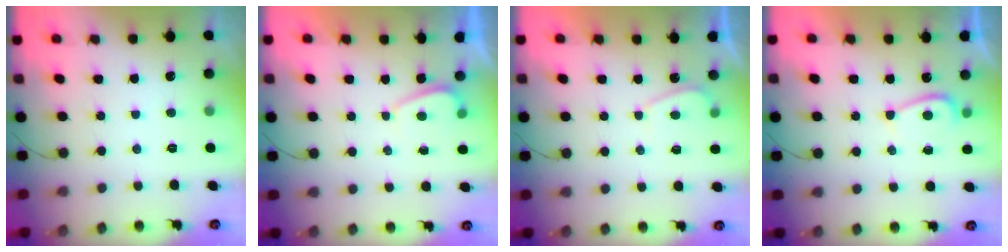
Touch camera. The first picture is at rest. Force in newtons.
{"total": 0.6, "press": 0.4, "slide": 0.5}
{"total": 0.8, "press": 0.6, "slide": 0.5}
{"total": 3.9, "press": 3.8, "slide": 0.5}